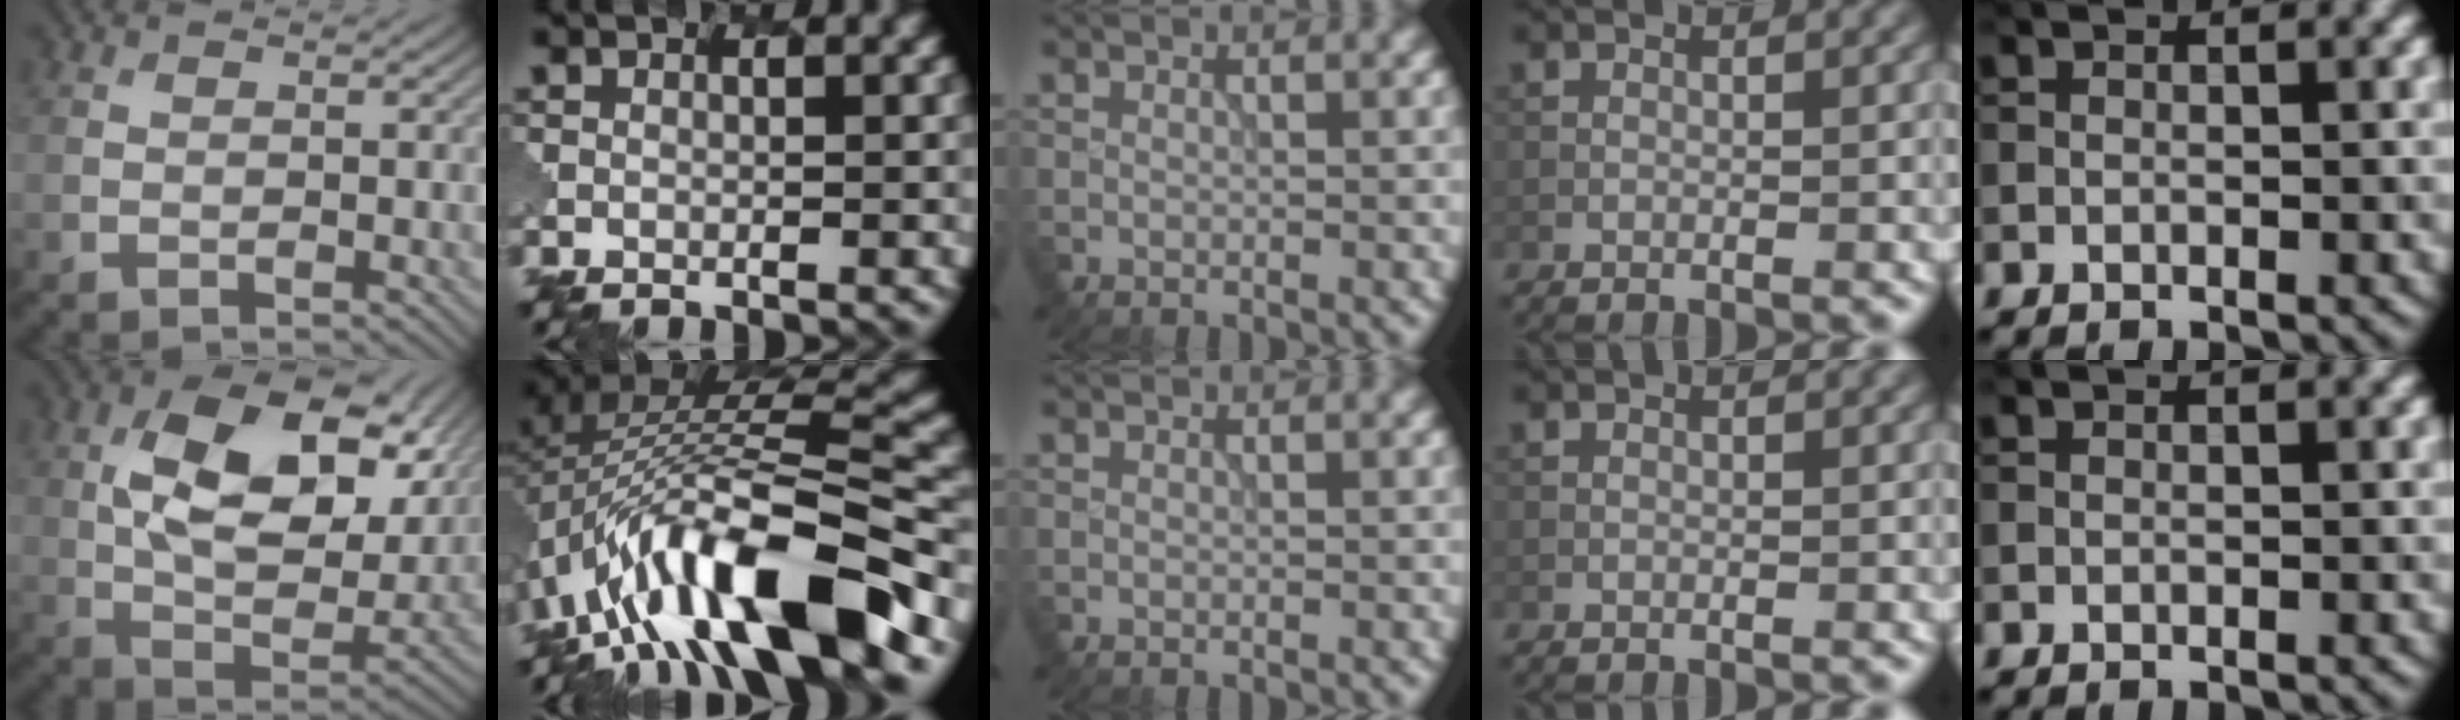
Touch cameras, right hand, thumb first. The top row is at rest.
{"thumb": {"total": 15.7, "force": [5.1, 8.6, 12.1], "torque": [-0.217, -0.009, 0.096]}, "index": {"total": 13.9, "force": [-6.9, 4.6, 11.1], "torque": [-0.185, 0.021, -0.105]}}